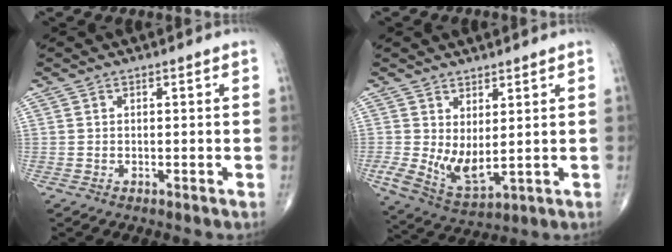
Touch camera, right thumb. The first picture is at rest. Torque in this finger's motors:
{"motor_torque": [1.40, 1.44, 0.52, -0.33, 0.06]}